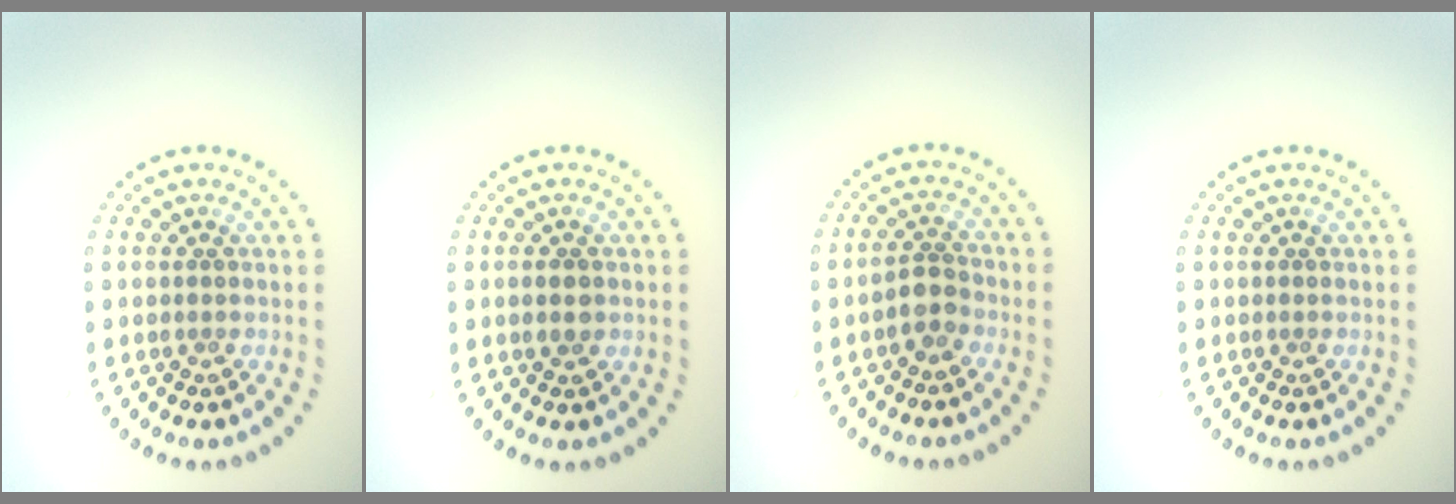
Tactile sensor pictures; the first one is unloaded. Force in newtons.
{"total": 1.4, "press": 1.4, "slide": 0.2}
{"total": 2.0, "press": 1.7, "slide": 1.1}
{"total": 0.0}